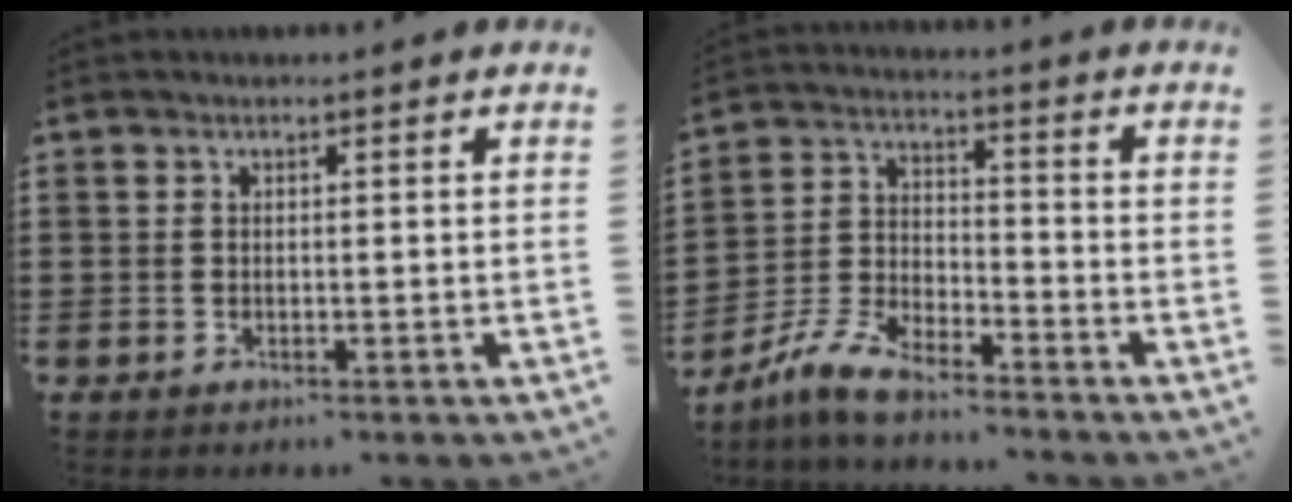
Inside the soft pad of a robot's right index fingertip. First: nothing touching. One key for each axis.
{"total": 6.9, "fx": -6.1, "fy": 1.5, "fz": 3.0, "tx": -0.082, "ty": 0.003, "tz": -0.123}